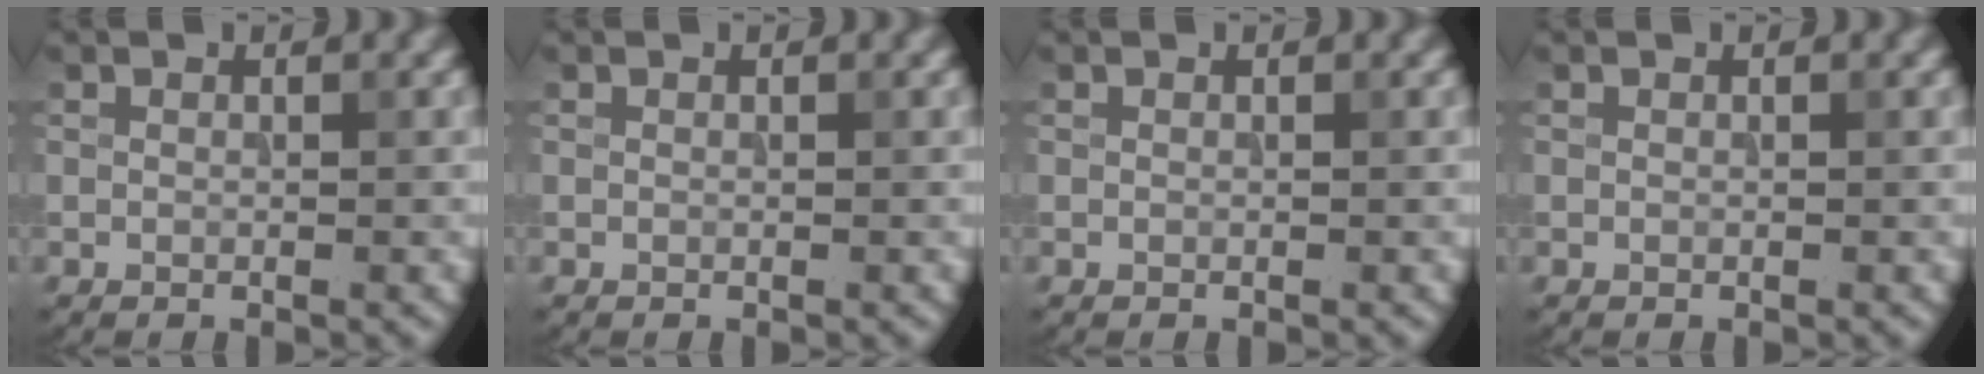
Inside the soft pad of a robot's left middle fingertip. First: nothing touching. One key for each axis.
{"total": 0.0}
{"total": 0.0}
{"total": 0.0}